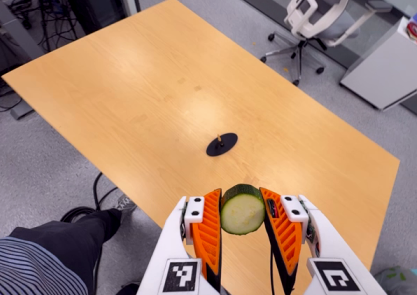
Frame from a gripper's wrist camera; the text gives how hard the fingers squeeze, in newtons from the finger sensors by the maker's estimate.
{"total": 10.1, "left": 9.6, "right": 10.7}